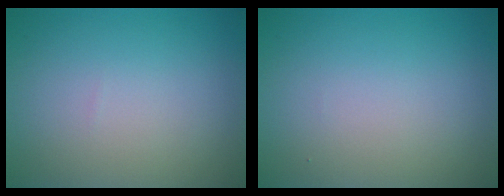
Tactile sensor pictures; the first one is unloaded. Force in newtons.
{"total": 0.0}